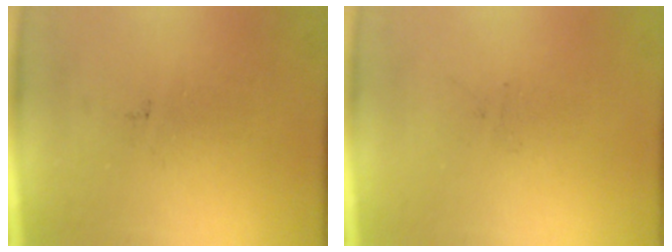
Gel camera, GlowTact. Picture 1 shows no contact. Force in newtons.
{"total": 0.0}